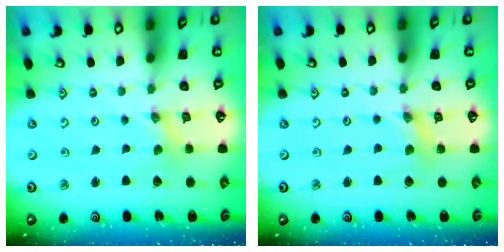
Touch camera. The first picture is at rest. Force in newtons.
{"total": 2.1, "press": 2.1, "slide": 0.3}